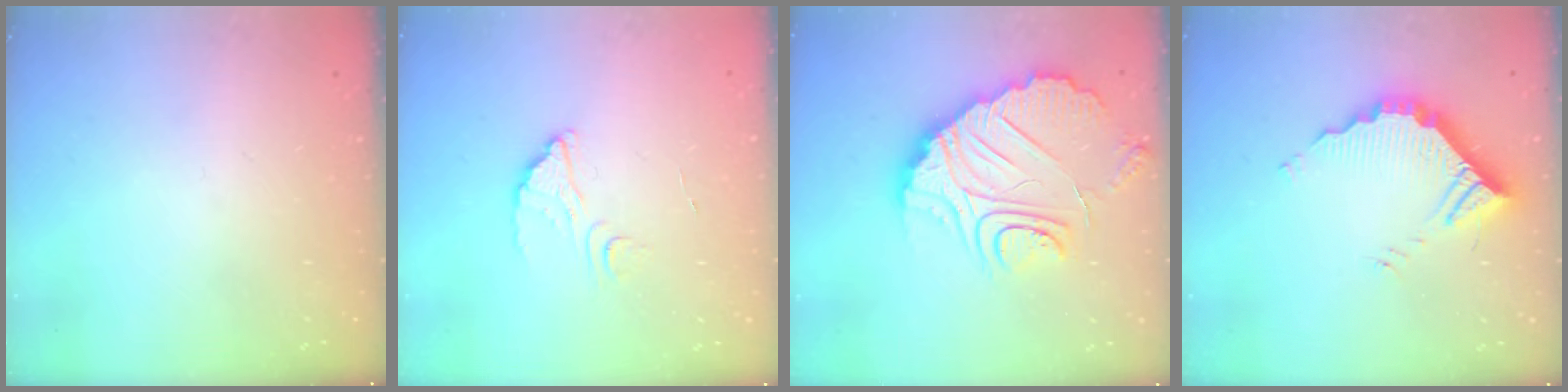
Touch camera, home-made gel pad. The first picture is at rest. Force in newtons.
{"total": 3.7, "press": 3.7, "slide": 0.1}
{"total": 15.9, "press": 15.9, "slide": 1.4}
{"total": 10.6, "press": 10.6, "slide": 0.3}